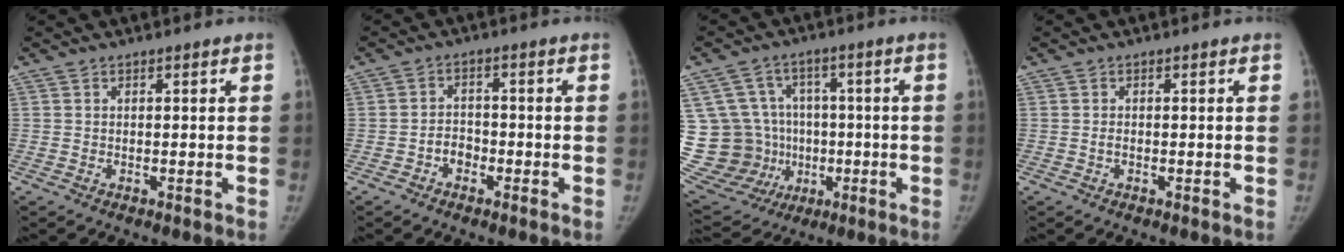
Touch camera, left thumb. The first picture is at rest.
{"total": 3.3, "force": [-1.6, 2.5, 1.5], "torque": [-0.008, 0.015, -0.032]}
{"total": 21.4, "force": [-0.1, 19.6, 8.6], "torque": [-0.182, 0.044, 0.034]}
{"total": 0.7, "force": [-0.1, 0.5, 0.5], "torque": [-0.012, 0.000, -0.004]}